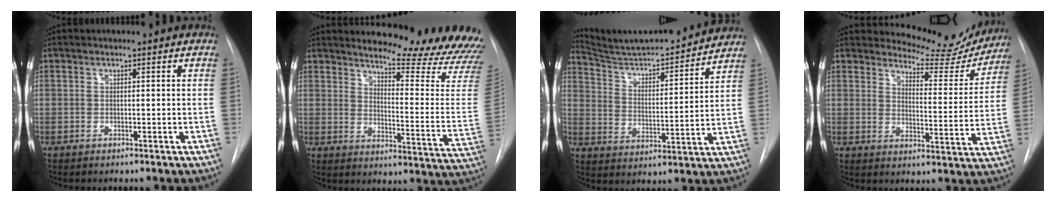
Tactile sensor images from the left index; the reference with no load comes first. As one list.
[{"total": 21.2, "force": [19.8, 2.6, 7.1], "torque": [-0.086, -0.130, 0.226]}, {"total": 17.6, "force": [16.7, 1.1, 5.5], "torque": [-0.089, -0.013, 0.252]}, {"total": 12.5, "force": [12.1, 2.9, 1.2], "torque": [-0.007, -0.043, 0.141]}]